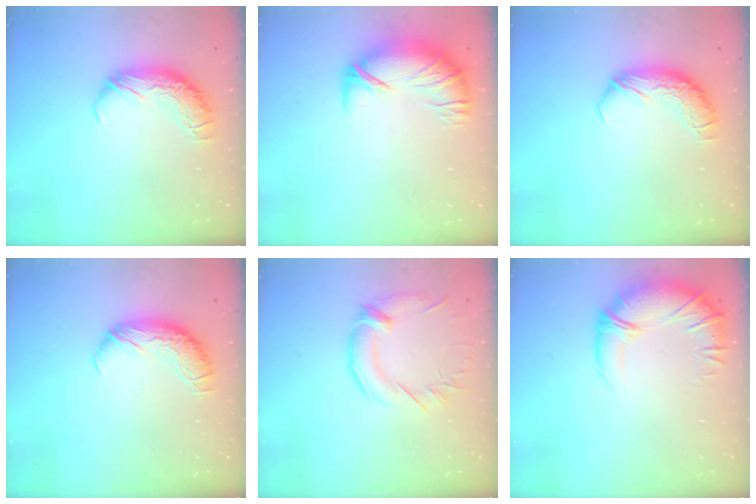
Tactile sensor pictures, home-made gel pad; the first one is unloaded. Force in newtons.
{"total": 2.6, "press": 1.0, "slide": 2.4}
{"total": 0.0}
{"total": 0.0}
{"total": 1.5, "press": 0.3, "slide": 1.5}
{"total": 2.7, "press": 0.1, "slide": 2.7}